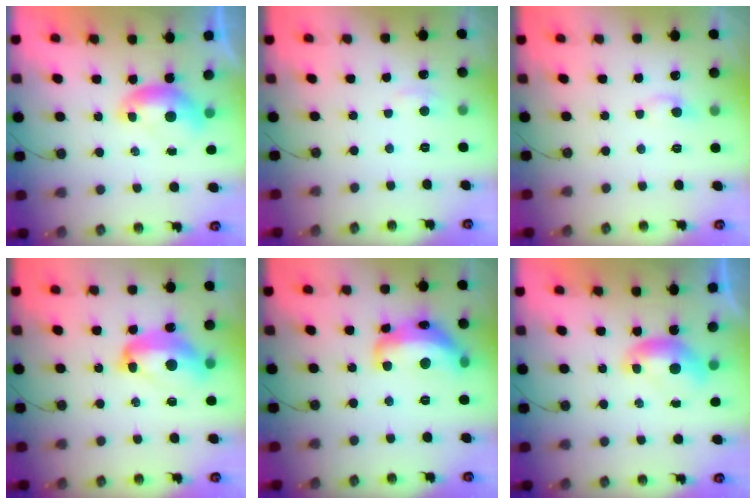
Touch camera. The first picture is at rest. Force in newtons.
{"total": 2.5, "press": 2.4, "slide": 0.5}
{"total": 0.0}
{"total": 8.8, "press": 8.7, "slide": 1.1}
{"total": 10.9, "press": 10.8, "slide": 1.0}
{"total": 0.0}